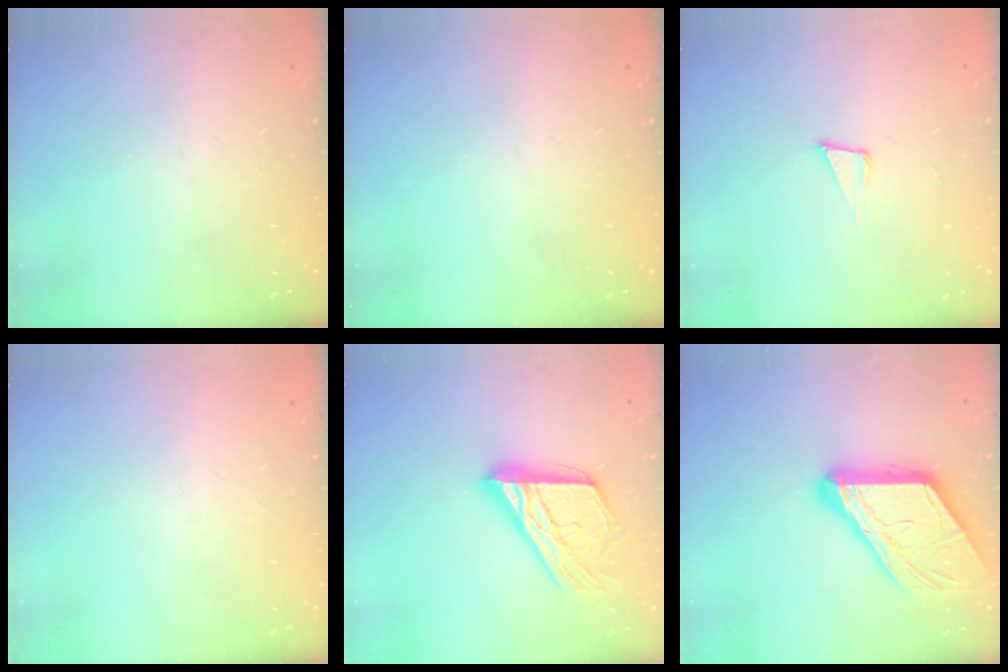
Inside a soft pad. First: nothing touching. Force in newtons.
{"total": 0.0}
{"total": 5.1, "press": 3.8, "slide": 3.3}
{"total": 0.0}
{"total": 20.4, "press": 20.4, "slide": 1.8}
{"total": 17.8, "press": 17.7, "slide": 1.8}